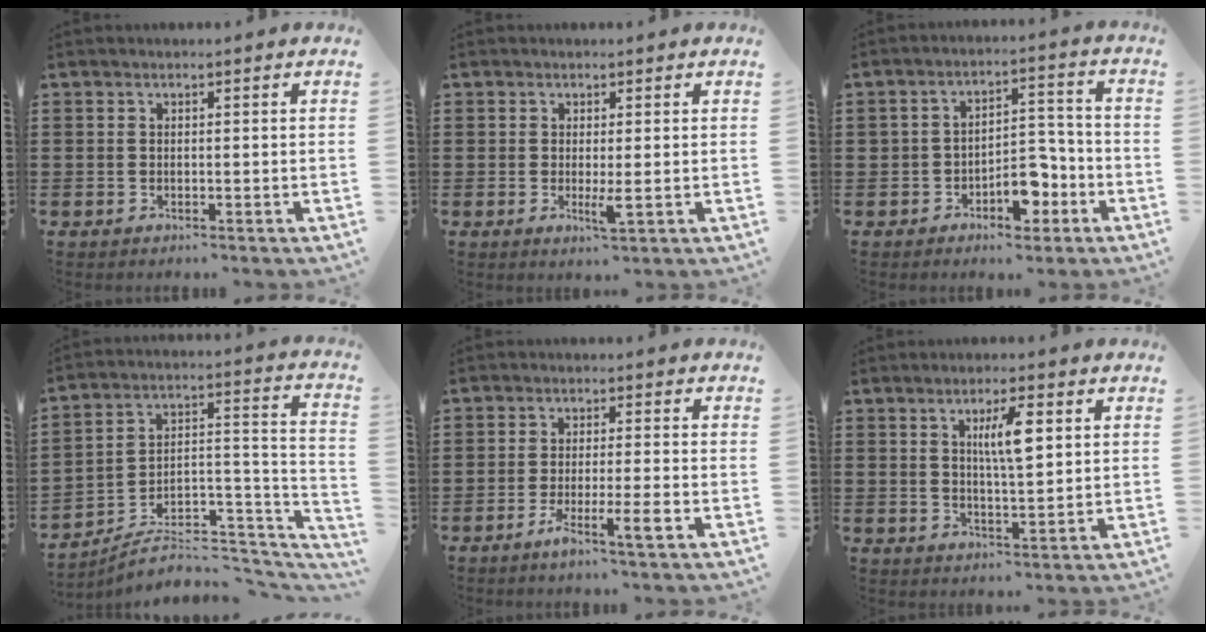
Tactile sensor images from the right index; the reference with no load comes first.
{"total": 2.4, "force": [-0.1, 0.5, 2.4], "torque": [-0.049, -0.004, -0.004]}
{"total": 6.4, "force": [-3.5, 3.6, 3.9], "torque": [-0.053, 0.020, -0.065]}
{"total": 5.1, "force": [-4.3, 1.9, 1.9], "torque": [-0.028, -0.003, -0.083]}
{"total": 5.1, "force": [-2.9, -0.2, 4.2], "torque": [-0.081, -0.019, -0.050]}
{"total": 5.9, "force": [1.9, 1.4, 5.4], "torque": [-0.104, 0.006, 0.026]}